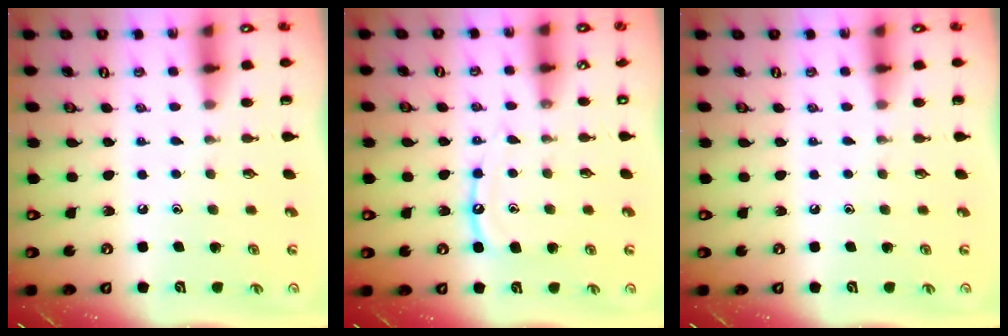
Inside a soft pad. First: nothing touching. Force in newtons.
{"total": 9.2, "press": 9.2, "slide": 0.8}
{"total": 0.0}